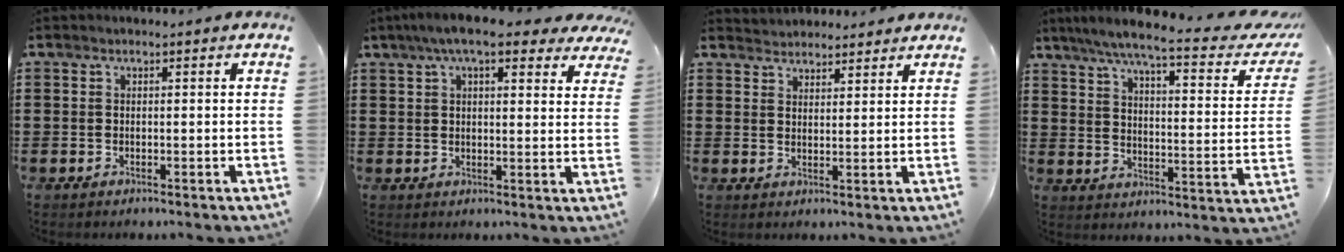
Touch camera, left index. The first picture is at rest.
{"total": 7.6, "force": [5.6, 1.6, 5.0], "torque": [-0.095, -0.006, 0.097]}
{"total": 2.8, "force": [2.7, 0.2, -0.6], "torque": [0.003, -0.006, 0.052]}
{"total": 6.9, "force": [5.4, -0.3, 4.3], "torque": [-0.097, -0.039, 0.084]}